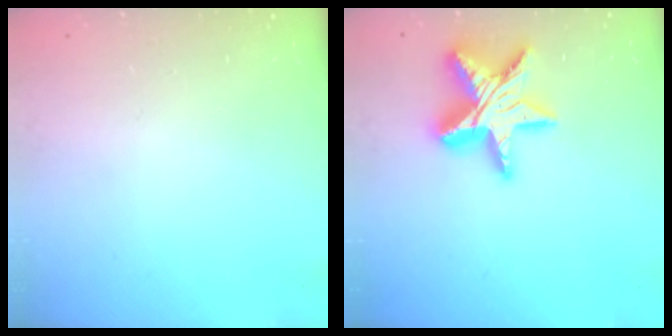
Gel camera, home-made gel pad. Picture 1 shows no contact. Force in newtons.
{"total": 17.6, "press": 17.5, "slide": 1.6}